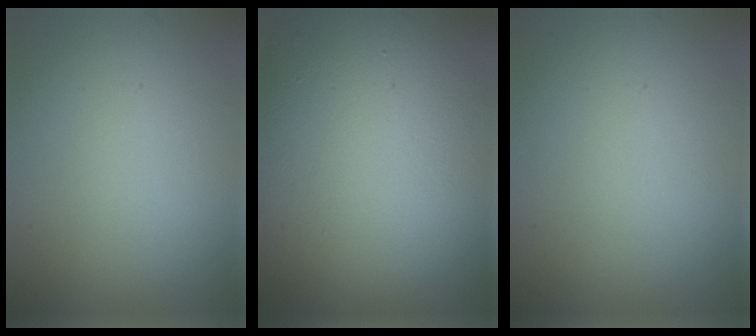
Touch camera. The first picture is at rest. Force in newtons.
{"total": 18.2, "press": 18.1, "slide": 1.3}
{"total": 0.0}